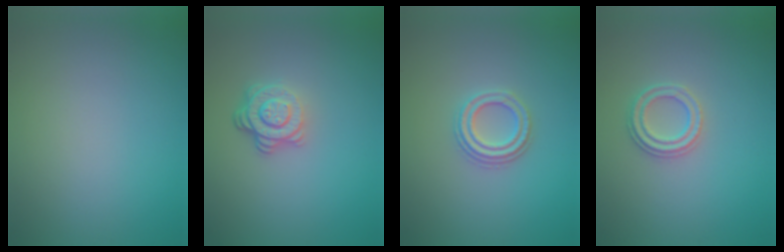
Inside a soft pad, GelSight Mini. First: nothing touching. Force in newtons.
{"total": 3.8, "press": 2.7, "slide": 2.6}
{"total": 2.7, "press": 2.5, "slide": 1.2}
{"total": 2.3, "press": 2.1, "slide": 0.8}